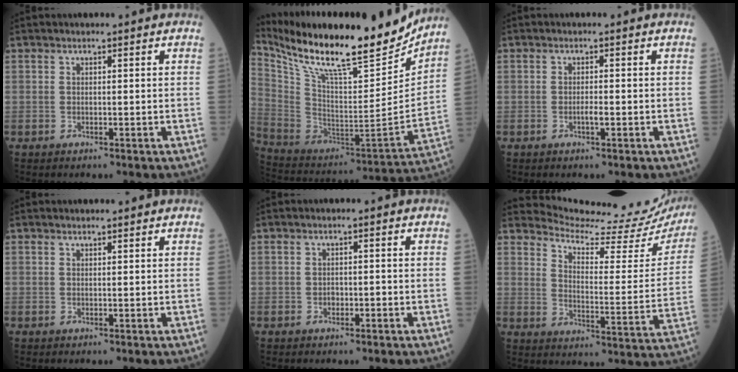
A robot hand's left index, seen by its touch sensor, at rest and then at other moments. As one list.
[{"total": 27.0, "force": [22.5, 4.0, 14.4], "torque": [-0.268, -0.039, 0.357]}, {"total": 1.1, "force": [-0.6, 0.1, 1.0], "torque": [-0.019, -0.003, -0.012]}, {"total": 1.0, "force": [1.0, 0.0, 0.1], "torque": [-0.004, 0.003, 0.013]}, {"total": 1.1, "force": [-0.7, 0.6, 0.6], "torque": [-0.007, 0.000, -0.013]}, {"total": 18.9, "force": [18.3, 1.2, 4.3], "torque": [-0.066, -0.094, 0.219]}]